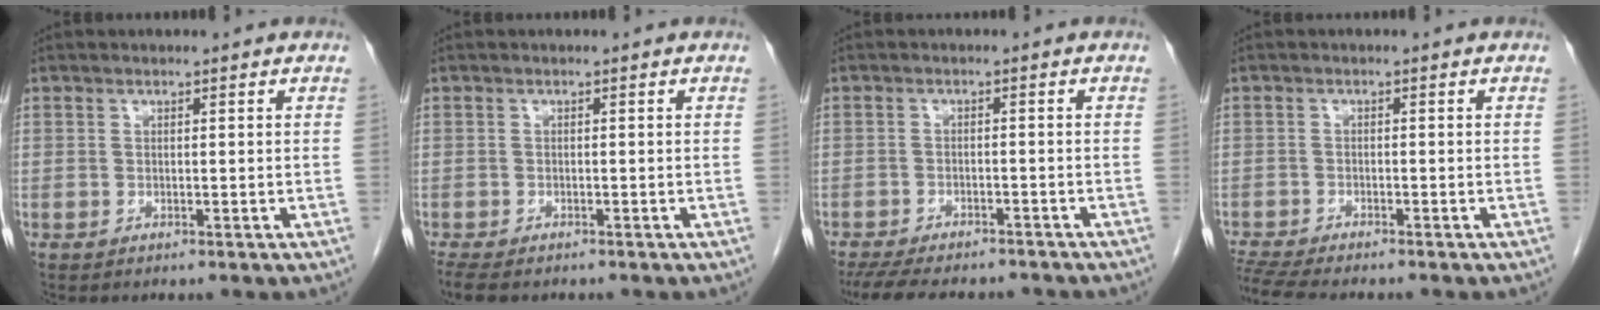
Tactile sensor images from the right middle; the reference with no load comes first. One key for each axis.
{"total": 4.7, "fx": -3.7, "fy": 1.6, "fz": 2.4, "tx": -0.043, "ty": -0.013, "tz": -0.055}
{"total": 13.0, "fx": -11.4, "fy": 3.6, "fz": 5.3, "tx": -0.104, "ty": -0.006, "tz": -0.153}
{"total": 7.2, "fx": -6.4, "fy": 0.5, "fz": 3.3, "tx": -0.058, "ty": -0.012, "tz": -0.103}